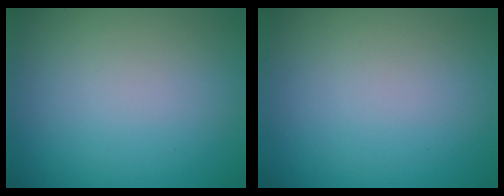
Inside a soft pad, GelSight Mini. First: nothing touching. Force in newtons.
{"total": 0.0}